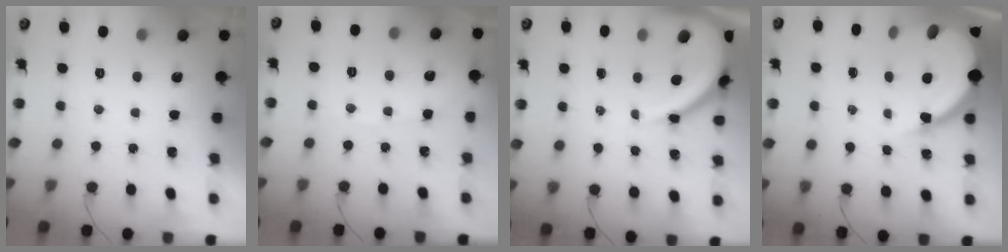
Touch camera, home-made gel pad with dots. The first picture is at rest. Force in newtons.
{"total": 2.6, "press": 2.6, "slide": 0.2}
{"total": 11.1, "press": 11.0, "slide": 1.1}
{"total": 14.3, "press": 14.2, "slide": 1.5}